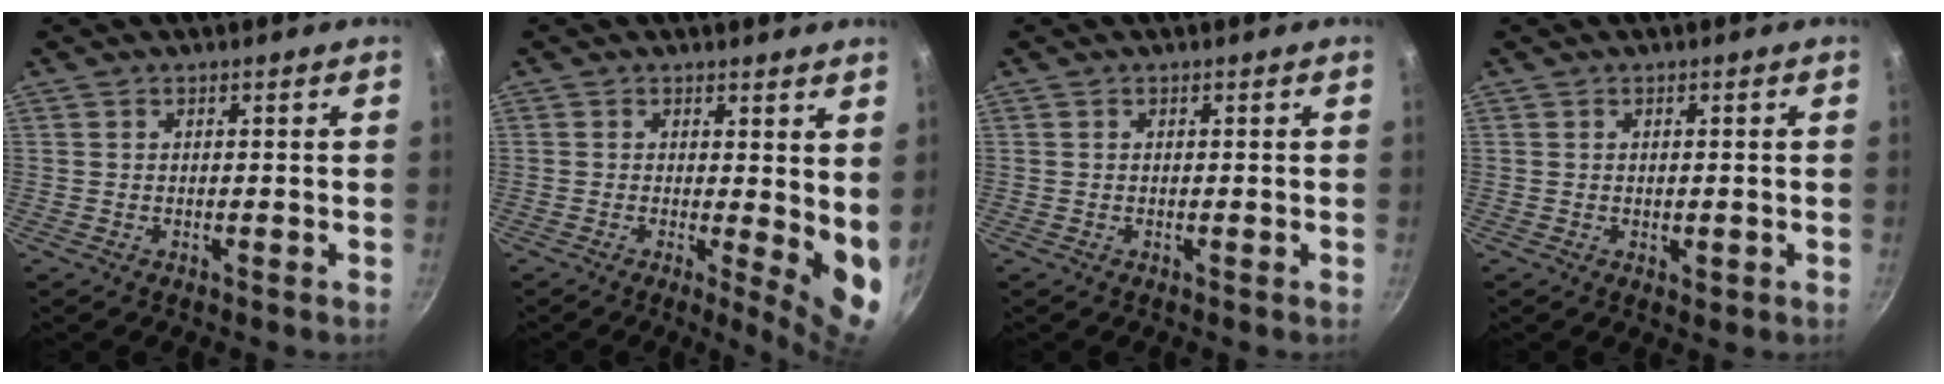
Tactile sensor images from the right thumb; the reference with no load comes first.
{"total": 7.4, "force": [0.7, 2.6, 6.8], "torque": [-0.081, -0.025, 0.009]}
{"total": 0.0}
{"total": 2.1, "force": [0.0, 1.3, 1.6], "torque": [-0.022, -0.007, 0.002]}